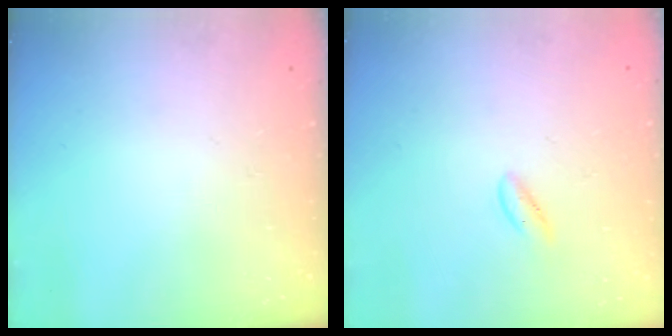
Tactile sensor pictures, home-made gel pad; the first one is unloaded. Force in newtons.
{"total": 0.6, "press": 0.5, "slide": 0.4}